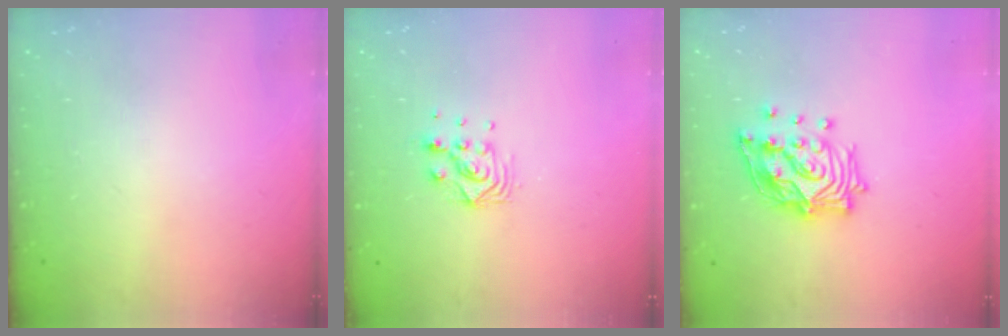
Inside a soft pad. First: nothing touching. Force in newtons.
{"total": 7.6, "press": 7.5, "slide": 0.5}
{"total": 17.3, "press": 17.1, "slide": 2.3}